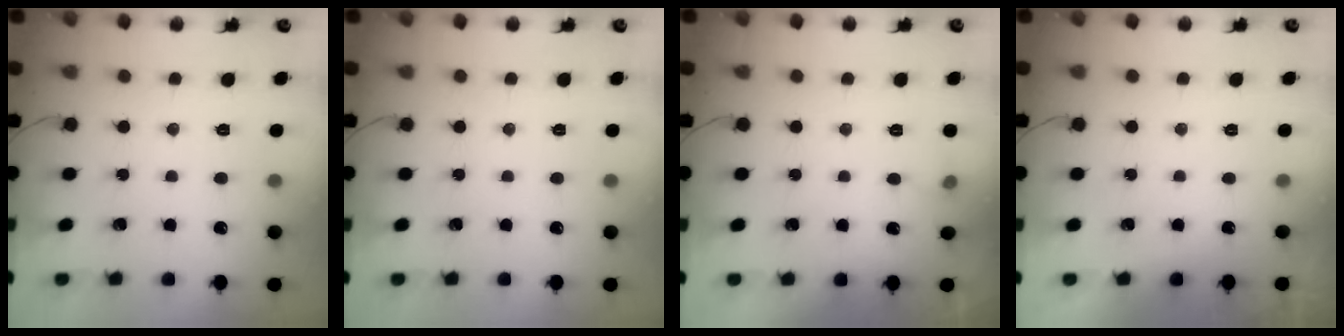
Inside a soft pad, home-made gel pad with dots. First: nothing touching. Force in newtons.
{"total": 0.0}
{"total": 4.8, "press": 4.3, "slide": 2.1}
{"total": 0.0}